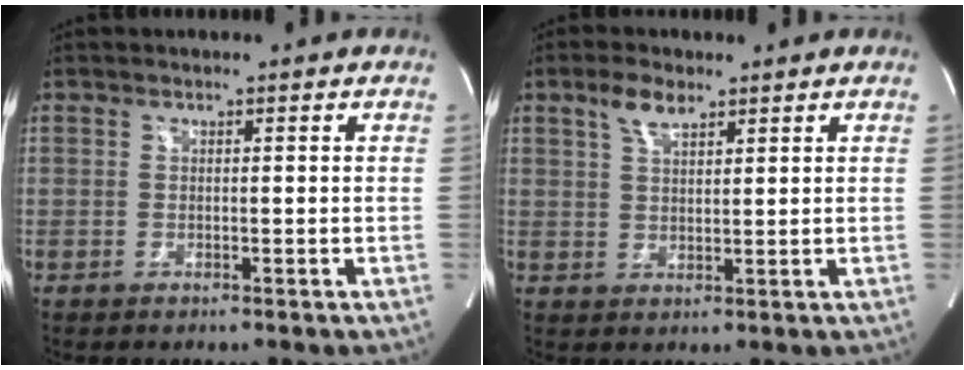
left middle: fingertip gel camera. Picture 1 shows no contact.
{"total": 4.1, "force": [2.7, 1.4, 2.6], "torque": [-0.057, 0.008, 0.055]}